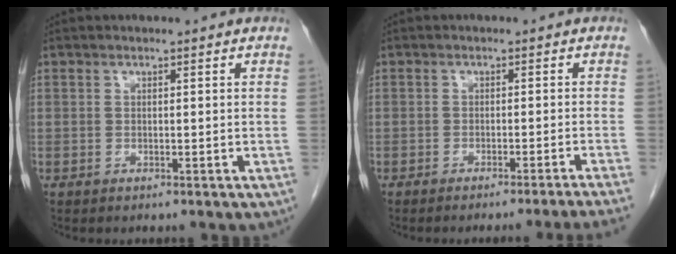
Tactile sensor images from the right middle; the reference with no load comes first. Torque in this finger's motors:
{"motor_torque": [0.08, -0.08, 0.09, 0.04]}